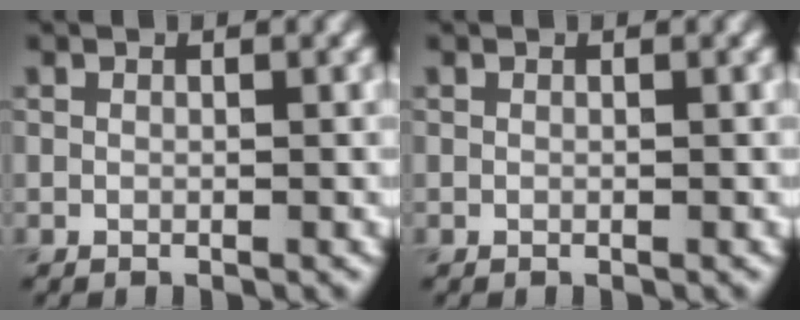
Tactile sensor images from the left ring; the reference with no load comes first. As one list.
[{"total": 0.0}]